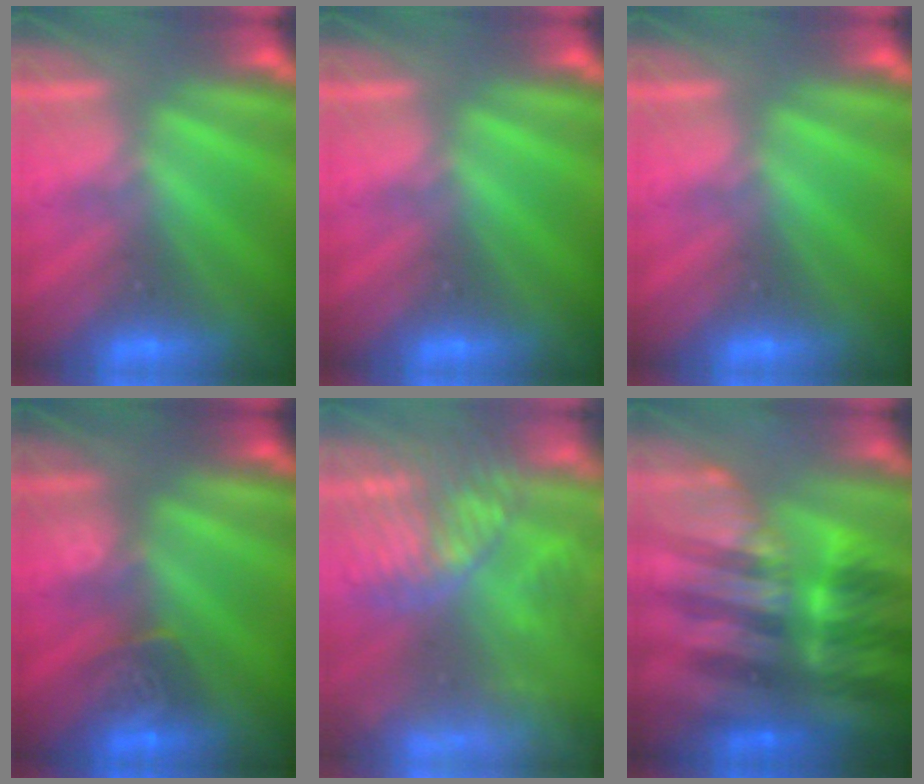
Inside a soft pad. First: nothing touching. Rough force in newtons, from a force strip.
{"total": 0.0}
{"total": 0.0}
{"total": 3.3}
{"total": 9.1}
{"total": 6.3}